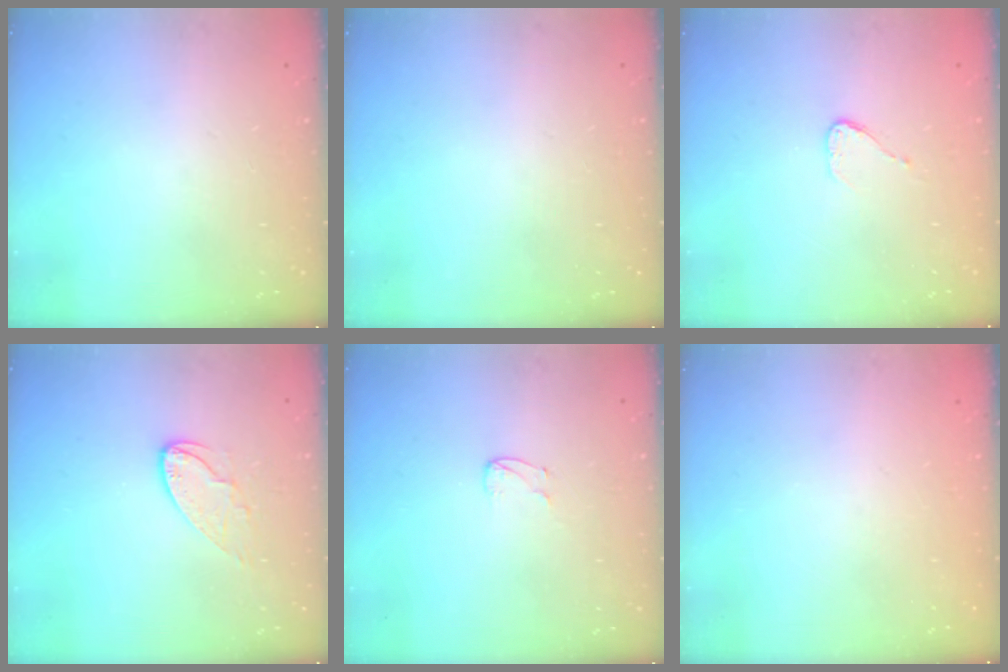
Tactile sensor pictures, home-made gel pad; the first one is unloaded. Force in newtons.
{"total": 0.0}
{"total": 4.2, "press": 4.2, "slide": 0.4}
{"total": 7.2, "press": 7.2, "slide": 0.2}
{"total": 3.6, "press": 3.6, "slide": 0.3}
{"total": 0.0}